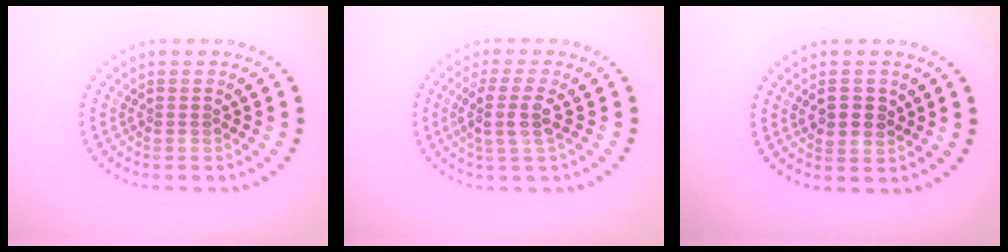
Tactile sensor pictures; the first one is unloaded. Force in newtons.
{"total": 3.1, "press": 2.5, "slide": 1.8}
{"total": 2.6, "press": 2.5, "slide": 0.5}